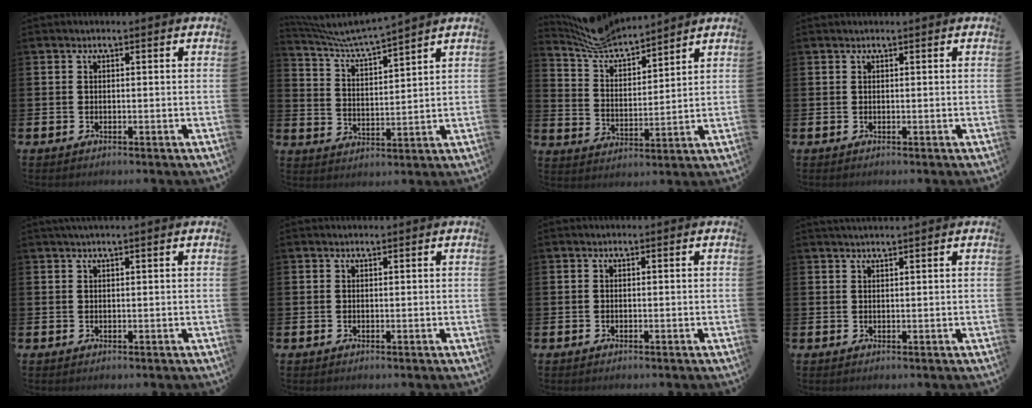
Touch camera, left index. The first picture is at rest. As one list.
[{"total": 5.7, "force": [5.5, 0.0, 1.5], "torque": [-0.058, -0.040, 0.093]}, {"total": 6.8, "force": [6.6, 1.2, 1.3], "torque": [-0.060, -0.040, 0.118]}, {"total": 0.0}, {"total": 1.1, "force": [0.9, -0.2, 0.6], "torque": [-0.016, 0.004, 0.017]}, {"total": 0.5, "force": [0.5, 0.0, 0.0], "torque": [-0.001, -0.001, 0.010]}, {"total": 0.0}, {"total": 1.3, "force": [1.2, -0.2, 0.1], "torque": [-0.002, -0.003, 0.023]}]